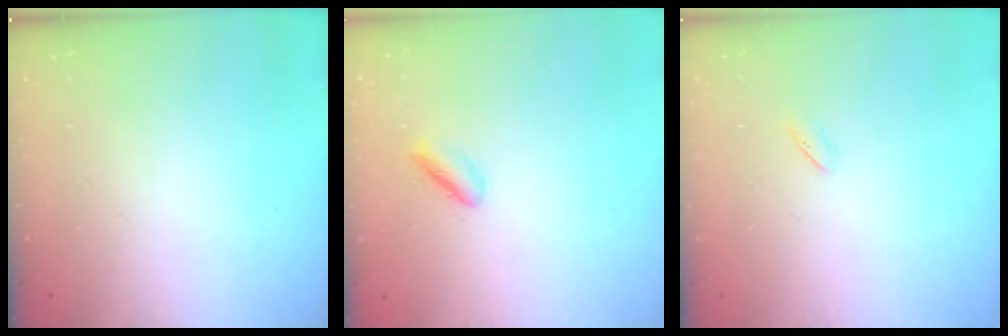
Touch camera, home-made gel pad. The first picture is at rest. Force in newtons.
{"total": 1.8, "press": 1.7, "slide": 0.4}
{"total": 2.0, "press": 1.9, "slide": 0.7}